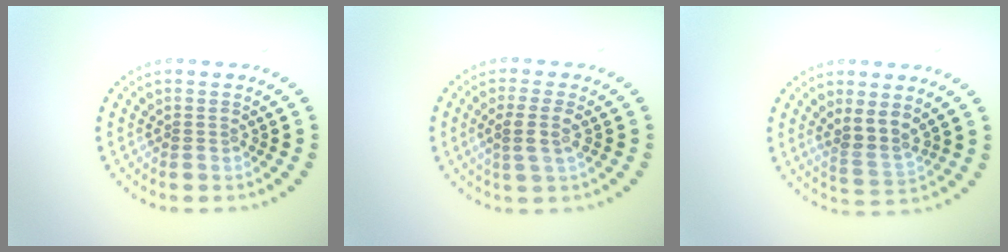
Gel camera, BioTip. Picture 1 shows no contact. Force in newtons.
{"total": 2.3, "press": 2.0, "slide": 1.1}
{"total": 2.7, "press": 2.1, "slide": 1.7}